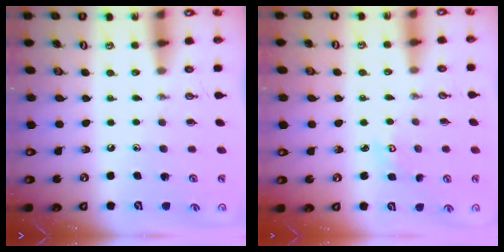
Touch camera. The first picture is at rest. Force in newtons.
{"total": 3.1, "press": 3.1, "slide": 0.3}